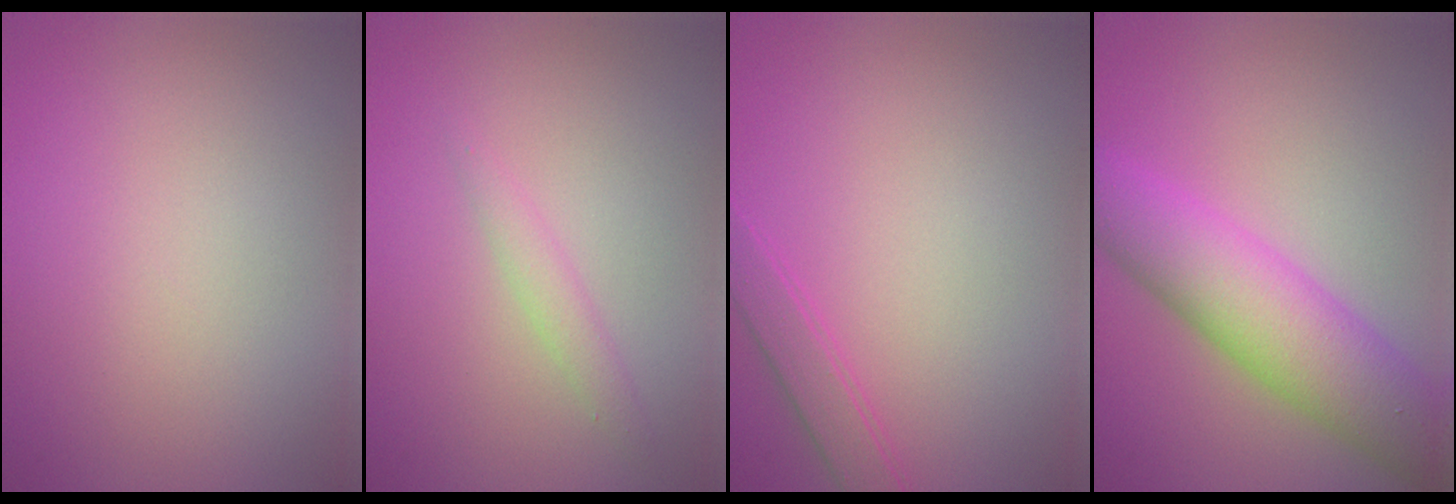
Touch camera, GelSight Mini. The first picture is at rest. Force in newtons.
{"total": 1.4, "press": 1.4, "slide": 0.1}
{"total": 1.9, "press": 1.9, "slide": 0.1}
{"total": 8.4, "press": 8.4, "slide": 0.2}